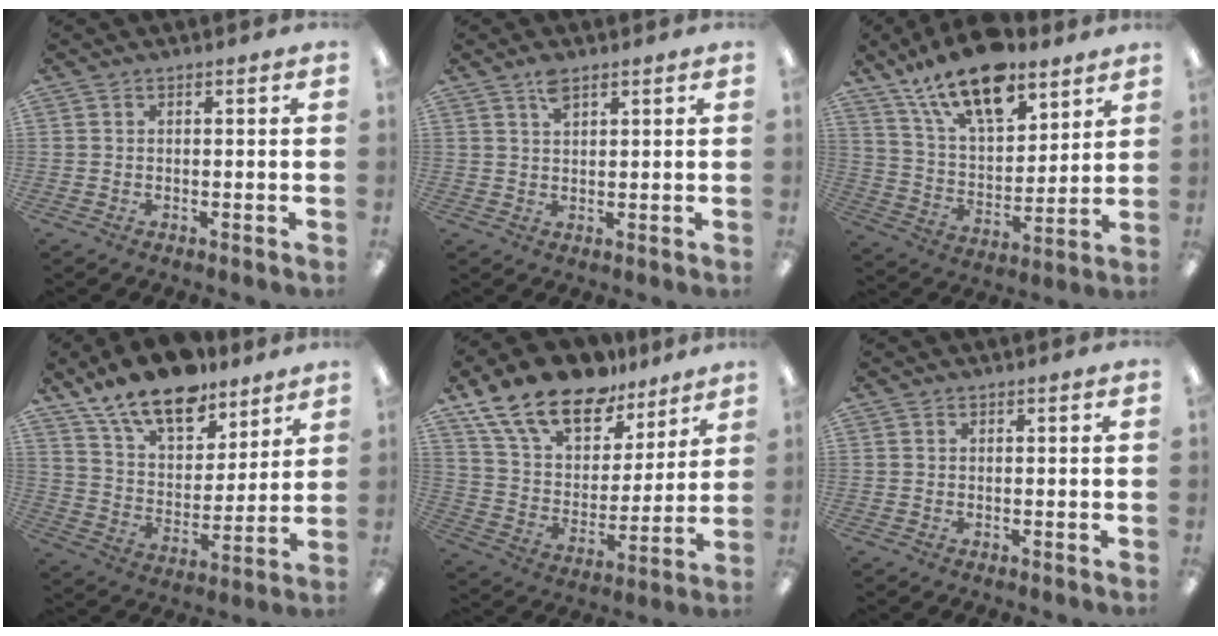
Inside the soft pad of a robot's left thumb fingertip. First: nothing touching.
{"total": 3.5, "force": [2.4, 1.4, 2.1], "torque": [-0.039, -0.003, 0.042]}
{"total": 18.6, "force": [13.1, 8.0, 10.5], "torque": [-0.185, -0.070, 0.231]}
{"total": 16.6, "force": [12.8, 7.4, 7.6], "torque": [-0.143, -0.077, 0.229]}
{"total": 18.4, "force": [13.3, 9.6, 8.3], "torque": [-0.171, -0.078, 0.245]}
{"total": 0.0}